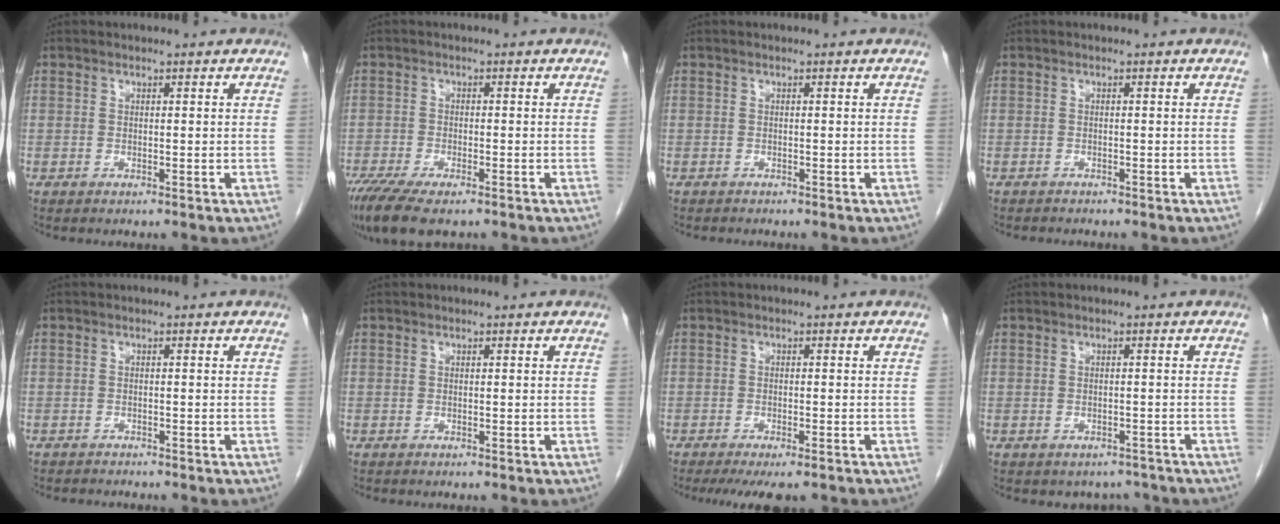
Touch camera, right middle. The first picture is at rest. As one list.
[{"total": 9.1, "force": [-6.7, 2.7, 5.6], "torque": [-0.093, -0.017, -0.109]}, {"total": 0.7, "force": [-0.7, 0.2, 0.1], "torque": [-0.010, -0.002, -0.012]}, {"total": 1.4, "force": [-1.3, 0.4, 0.2], "torque": [-0.009, -0.003, -0.020]}, {"total": 2.0, "force": [-1.9, 0.6, 0.2], "torque": [-0.005, -0.005, -0.029]}, {"total": 0.0}, {"total": 5.1, "force": [-4.0, 2.2, 2.5], "torque": [-0.025, -0.003, -0.053]}, {"total": 3.5, "force": [-3.0, 1.8, -0.1], "torque": [0.008, 0.012, -0.038]}]